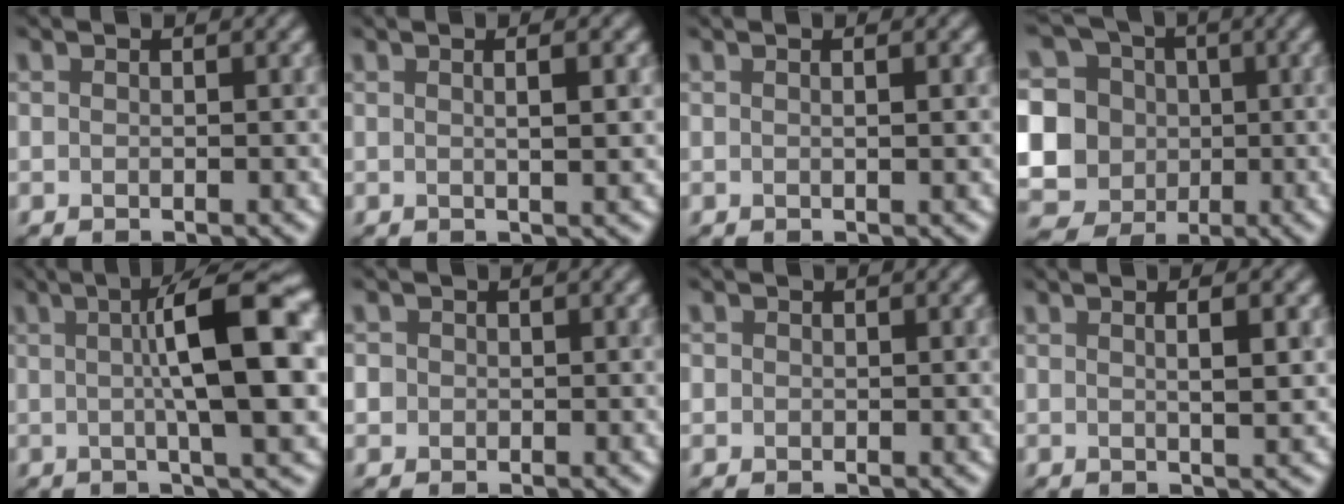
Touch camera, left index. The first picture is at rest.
{"total": 2.4, "force": [0.6, 0.5, 2.2], "torque": [-0.018, 0.004, -0.001]}
{"total": 1.1, "force": [0.4, 0.1, 1.0], "torque": [-0.010, -0.009, 0.004]}
{"total": 15.9, "force": [-0.8, 15.3, 4.2], "torque": [-0.145, -0.002, -0.034]}
{"total": 10.4, "force": [1.4, 2.1, 10.1], "torque": [-0.131, 0.015, 0.016]}
{"total": 1.3, "force": [0.2, 1.3, 0.3], "torque": [0.007, 0.005, -0.006]}
{"total": 0.5, "force": [0.1, 0.5, 0.0], "torque": [0.006, -0.005, 0.000]}
{"total": 2.7, "force": [0.6, 0.5, 2.6], "torque": [-0.026, 0.006, 0.001]}